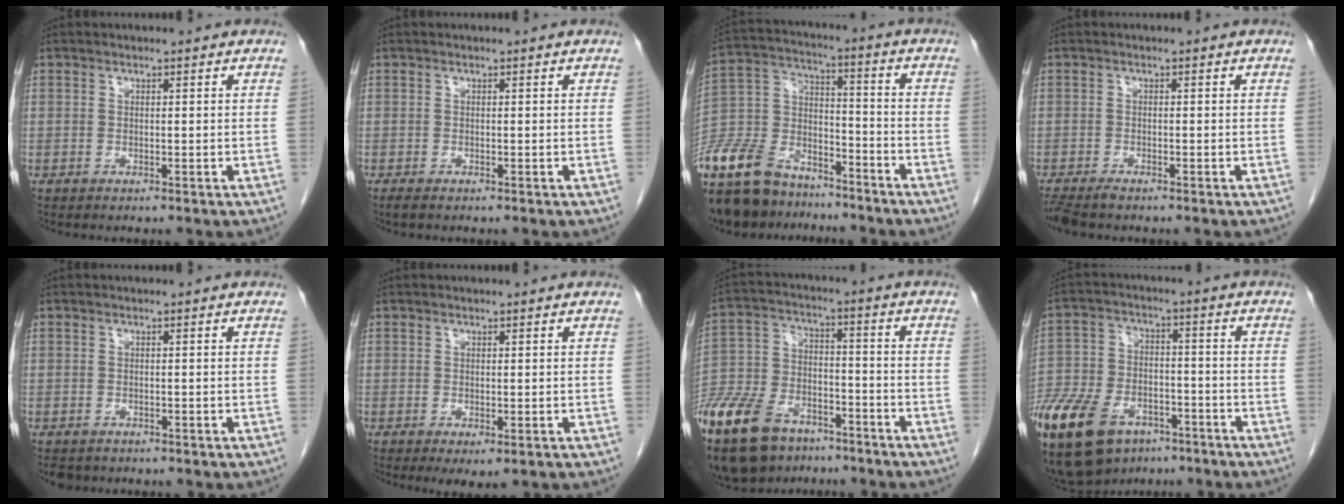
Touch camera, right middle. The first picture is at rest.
{"total": 0.9, "force": [-0.7, 0.2, 0.5], "torque": [-0.014, -0.003, -0.011]}
{"total": 22.0, "force": [-17.4, 9.8, 9.3], "torque": [-0.260, -0.014, -0.308]}
{"total": 3.4, "force": [-2.9, 0.6, 1.7], "torque": [-0.031, -0.010, -0.049]}
{"total": 2.6, "force": [-2.1, 1.6, 0.5], "torque": [-0.010, -0.001, -0.030]}
{"total": 2.4, "force": [-1.0, 0.8, 2.1], "torque": [-0.032, -0.009, -0.005]}
{"total": 20.7, "force": [-14.5, 10.1, 10.9], "torque": [-0.286, -0.016, -0.256]}
{"total": 26.1, "force": [-16.2, 14.3, 14.7], "torque": [-0.387, -0.037, -0.272]}